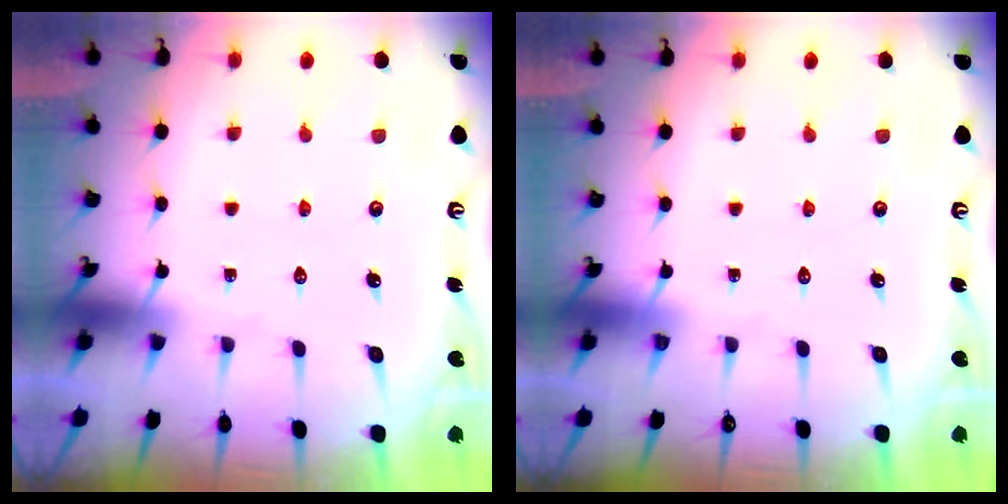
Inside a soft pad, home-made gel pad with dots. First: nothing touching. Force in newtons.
{"total": 0.0}